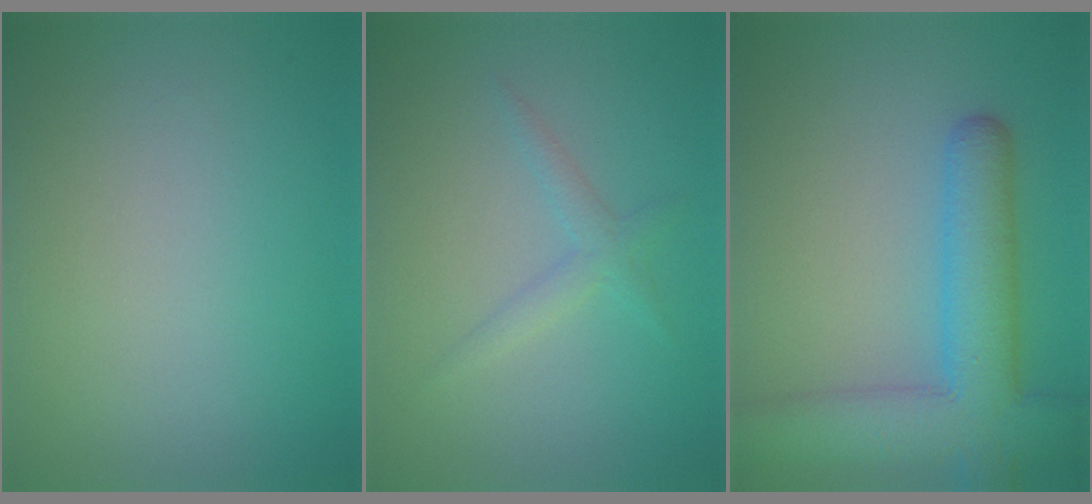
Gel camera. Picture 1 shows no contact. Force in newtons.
{"total": 1.6, "press": 1.6, "slide": 0.1}
{"total": 8.0, "press": 8.0, "slide": 0.4}